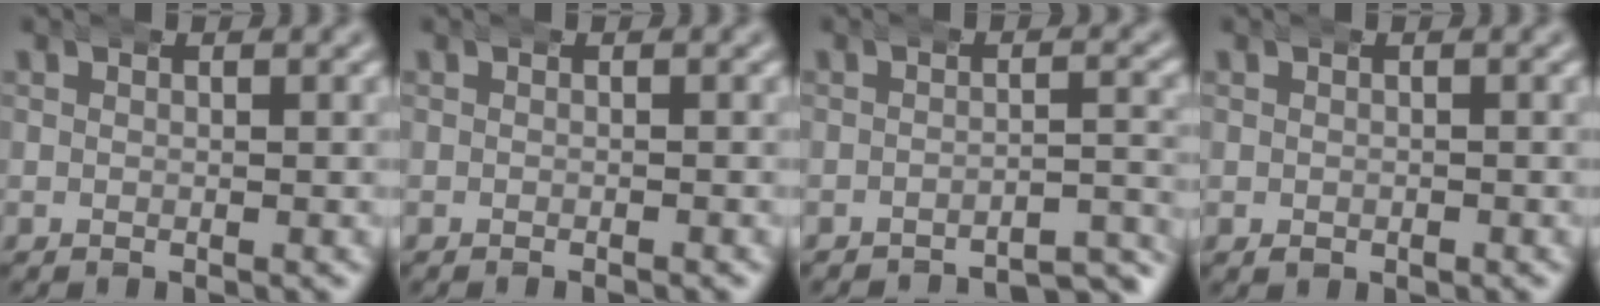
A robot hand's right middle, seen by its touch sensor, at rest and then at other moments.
{"total": 0.5, "force": [-0.5, -0.1, 0.1], "torque": [-0.002, 0.001, -0.008]}
{"total": 5.2, "force": [-5.0, 0.9, 1.3], "torque": [-0.012, -0.010, -0.076]}
{"total": 0.8, "force": [-0.3, 0.6, 0.3], "torque": [-0.011, -0.006, 0.002]}